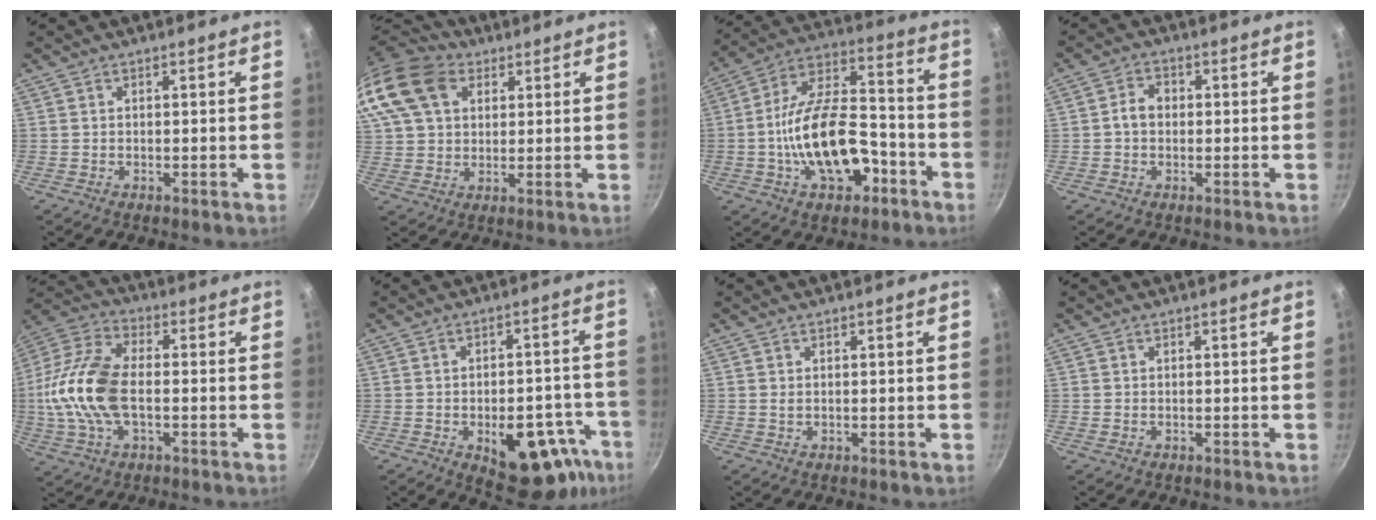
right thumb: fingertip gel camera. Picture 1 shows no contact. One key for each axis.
{"total": 20.8, "fx": 8.4, "fy": 15.2, "fz": 11.4, "tx": -0.260, "ty": 0.030, "tz": 0.150}
{"total": 19.7, "fx": -6.2, "fy": 10.7, "fz": 15.3, "tx": -0.240, "ty": 0.060, "tz": -0.104}
{"total": 3.8, "fx": -0.1, "fy": 3.0, "fz": 2.3, "tx": -0.027, "ty": 0.014, "tz": -0.008}
{"total": 17.1, "fx": -1.5, "fy": 9.3, "fz": 14.3, "tx": -0.280, "ty": 0.032, "tz": -0.043}
{"total": 17.6, "fx": -7.4, "fy": 9.7, "fz": 12.7, "tx": -0.095, "ty": 0.031, "tz": -0.086}
{"total": 0.6, "fx": 0.1, "fy": 0.4, "fz": 0.4, "tx": -0.008, "ty": 0.001, "tz": 0.002}
{"total": 0.0}